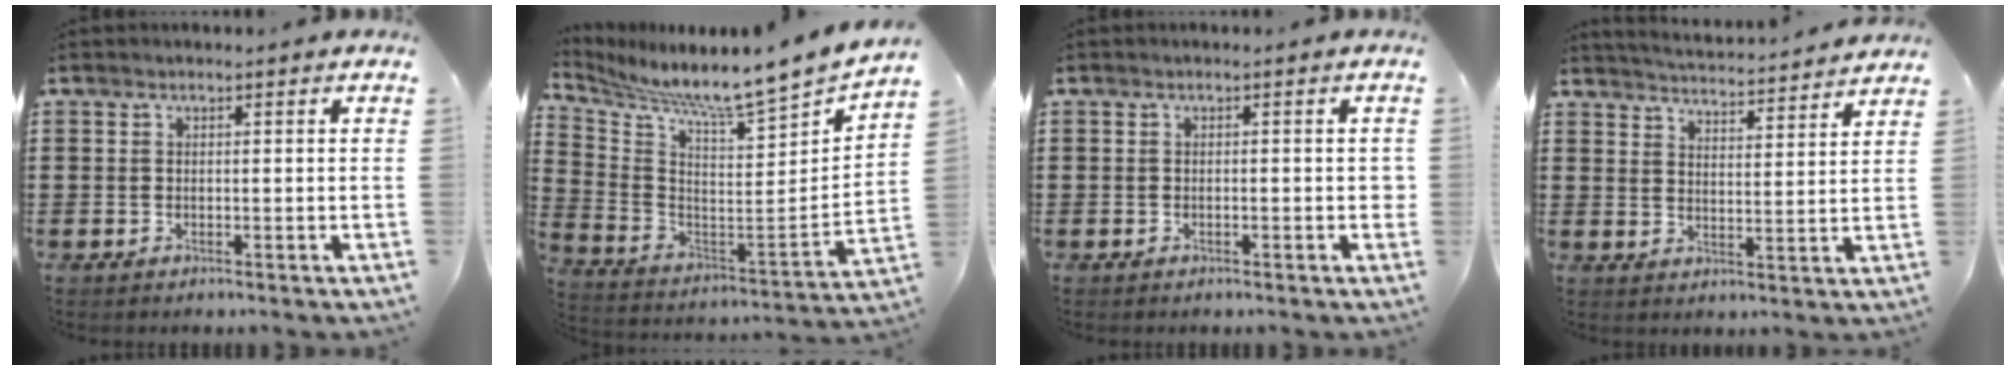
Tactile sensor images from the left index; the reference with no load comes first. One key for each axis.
{"total": 6.0, "fx": 5.7, "fy": -1.0, "fz": 1.4, "tx": -0.055, "ty": -0.074, "tz": 0.080}
{"total": 1.0, "fx": -0.4, "fy": 0.3, "fz": 0.9, "tx": -0.017, "ty": -0.001, "tz": -0.007}
{"total": 3.7, "fx": 3.7, "fy": -0.8, "fz": 0.1, "tx": -0.020, "ty": -0.033, "tz": 0.059}